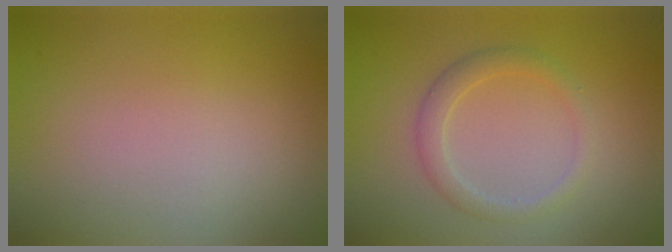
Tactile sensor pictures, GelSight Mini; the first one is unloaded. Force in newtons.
{"total": 2.1, "press": 2.1, "slide": 0.2}